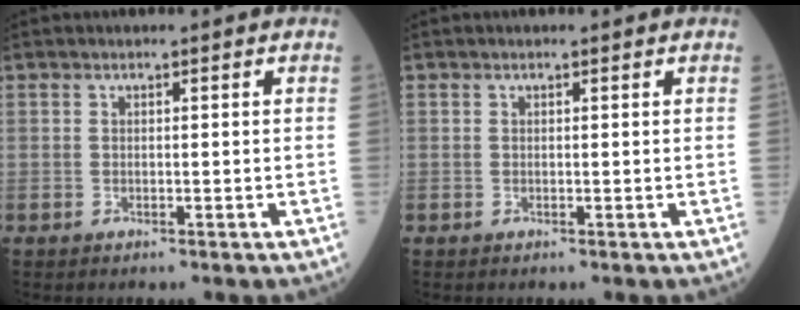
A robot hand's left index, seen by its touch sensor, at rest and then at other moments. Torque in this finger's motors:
{"motor_torque": [0.07, 0.03, -0.09, -0.01]}